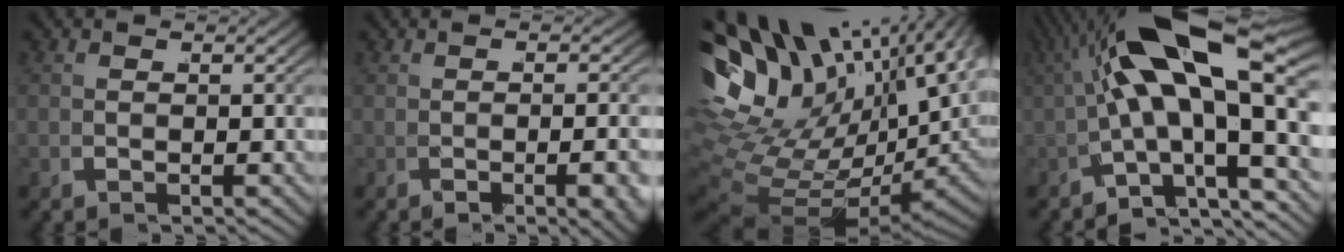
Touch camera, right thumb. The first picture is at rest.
{"total": 2.9, "force": [-1.2, 0.7, 2.5], "torque": [-0.047, -0.005, -0.017]}
{"total": 17.8, "force": [1.7, 11.6, 13.5], "torque": [-0.274, -0.029, 0.044]}
{"total": 13.3, "force": [0.4, 7.0, 11.3], "torque": [-0.217, -0.009, 0.004]}